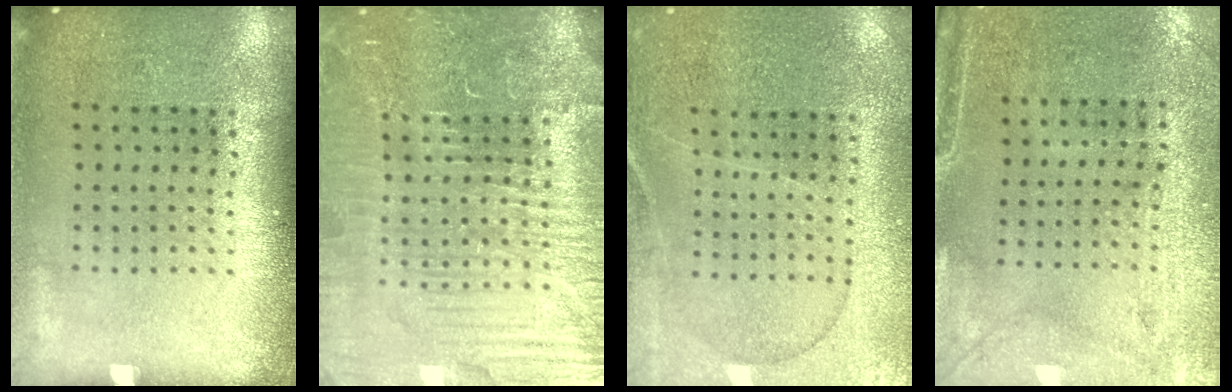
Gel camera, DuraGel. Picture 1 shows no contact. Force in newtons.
{"total": 5.6, "press": 5.2, "slide": 2.1}
{"total": 0.6, "press": 0.5, "slide": 0.3}
{"total": 2.9, "press": 2.5, "slide": 1.5}